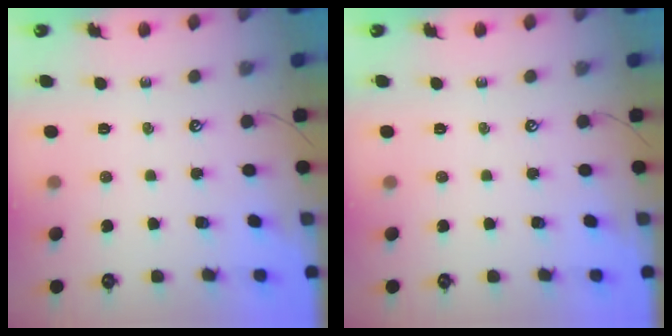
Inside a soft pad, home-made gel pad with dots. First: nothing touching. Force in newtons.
{"total": 0.0}